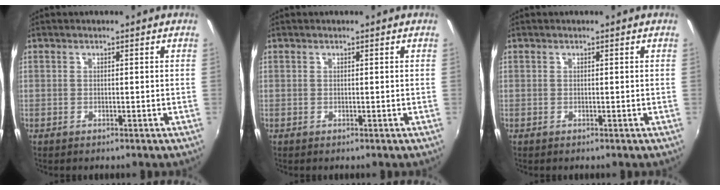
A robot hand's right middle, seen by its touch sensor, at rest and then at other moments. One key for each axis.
{"total": 0.0}
{"total": 0.0}